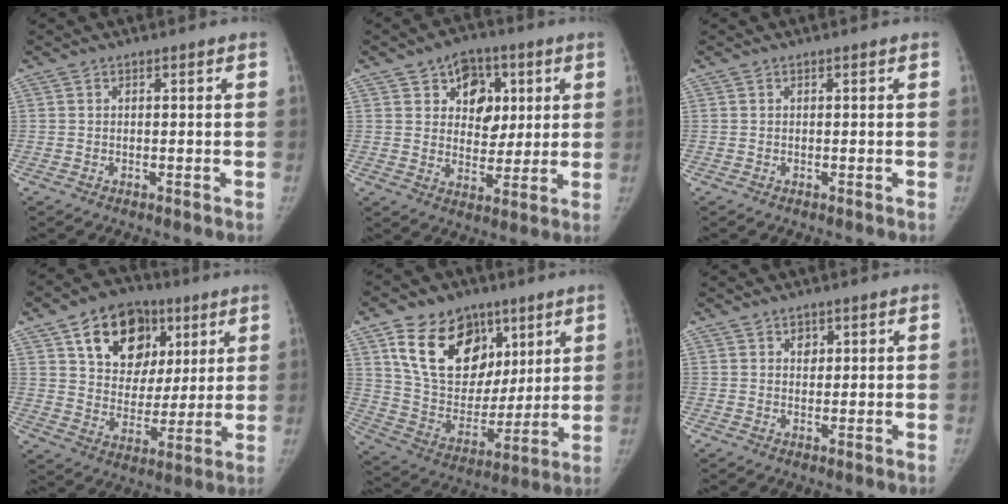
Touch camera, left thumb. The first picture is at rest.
{"total": 11.1, "force": [4.1, 8.4, 6.0], "torque": [-0.034, -0.013, 0.064]}
{"total": 0.0}
{"total": 18.3, "force": [8.1, 13.0, 9.9], "torque": [-0.111, -0.015, 0.135]}
{"total": 22.2, "force": [10.5, 15.5, 12.0], "torque": [-0.161, -0.025, 0.192]}
{"total": 1.8, "force": [0.9, 1.4, 0.8], "torque": [0.002, -0.004, 0.014]}